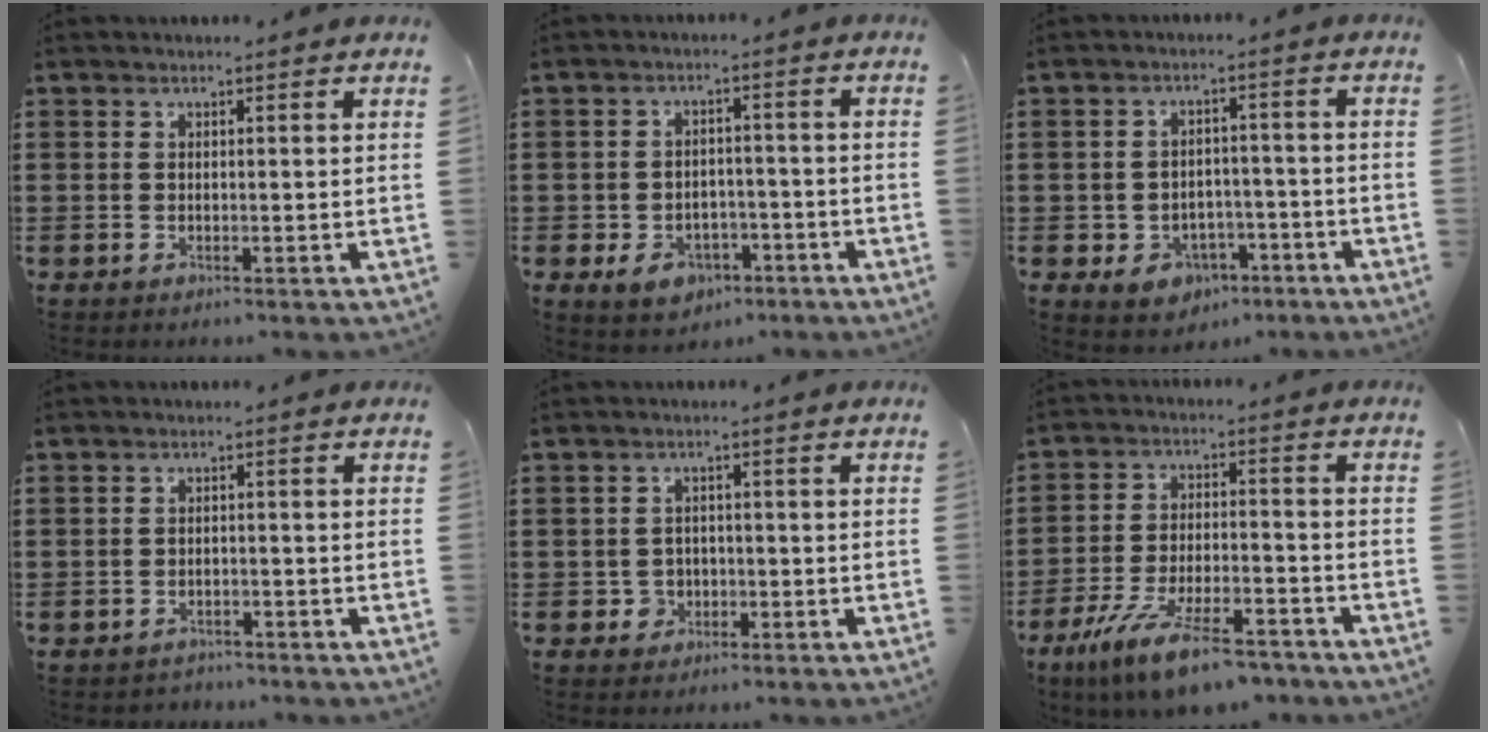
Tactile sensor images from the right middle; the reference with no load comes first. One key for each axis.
{"total": 4.5, "fx": -2.8, "fy": 2.8, "fz": 2.1, "tx": -0.037, "ty": 0.004, "tz": -0.056}
{"total": 4.1, "fx": -2.7, "fy": 2.7, "fz": 1.4, "tx": -0.038, "ty": 0.006, "tz": -0.053}
{"total": 1.4, "fx": -1.4, "fy": 0.4, "fz": -0.3, "tx": -0.001, "ty": 0.000, "tz": -0.032}
{"total": 2.2, "fx": -0.8, "fy": 2.0, "fz": 0.5, "tx": -0.018, "ty": 0.003, "tz": -0.020}
{"total": 10.8, "fx": -8.8, "fy": 2.0, "fz": 5.9, "tx": -0.117, "ty": 0.019, "tz": -0.170}